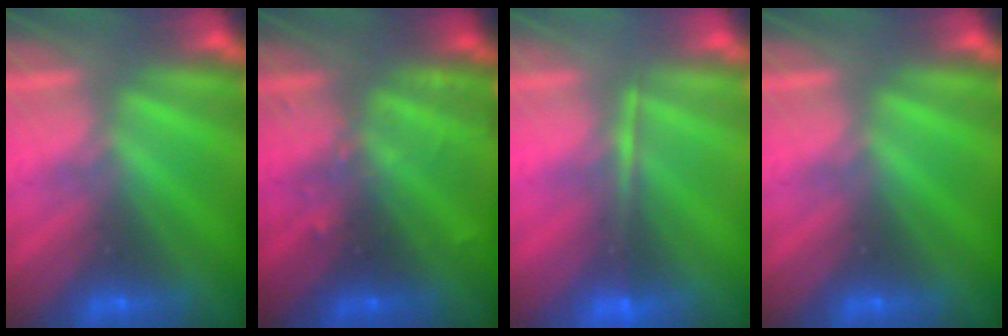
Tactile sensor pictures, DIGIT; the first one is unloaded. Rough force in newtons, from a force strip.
{"total": 2.4}
{"total": 1.6}
{"total": 0.0}